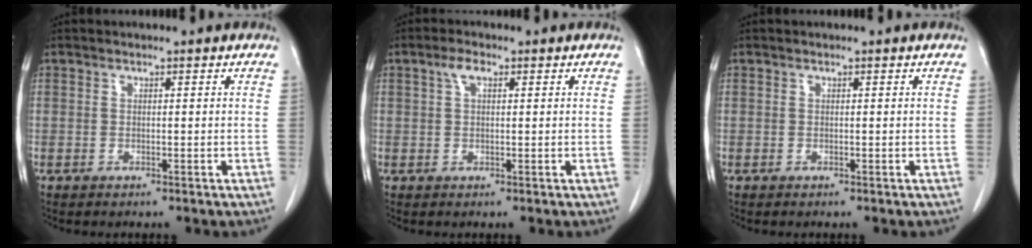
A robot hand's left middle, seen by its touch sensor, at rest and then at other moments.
{"total": 2.2, "force": [1.0, 0.9, 1.8], "torque": [-0.039, 0.010, 0.022]}
{"total": 0.0}